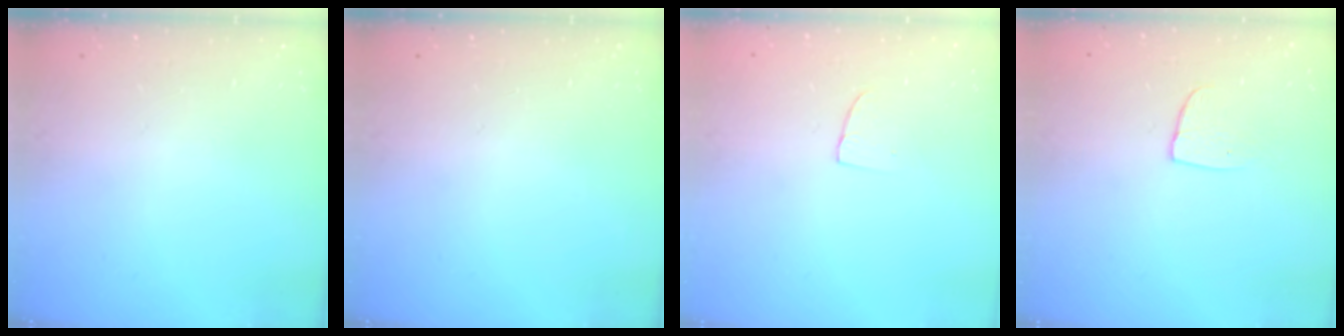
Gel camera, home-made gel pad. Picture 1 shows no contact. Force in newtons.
{"total": 0.0}
{"total": 2.9, "press": 2.9, "slide": 0.2}
{"total": 6.5, "press": 6.5, "slide": 0.5}